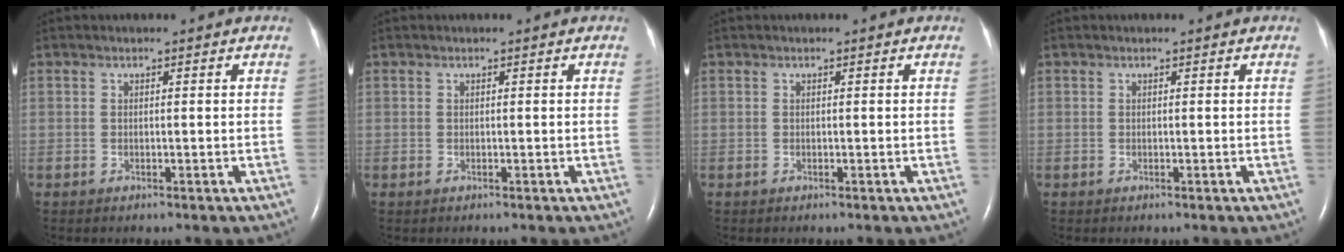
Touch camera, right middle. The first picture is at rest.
{"total": 0.0}
{"total": 0.0}
{"total": 0.0}